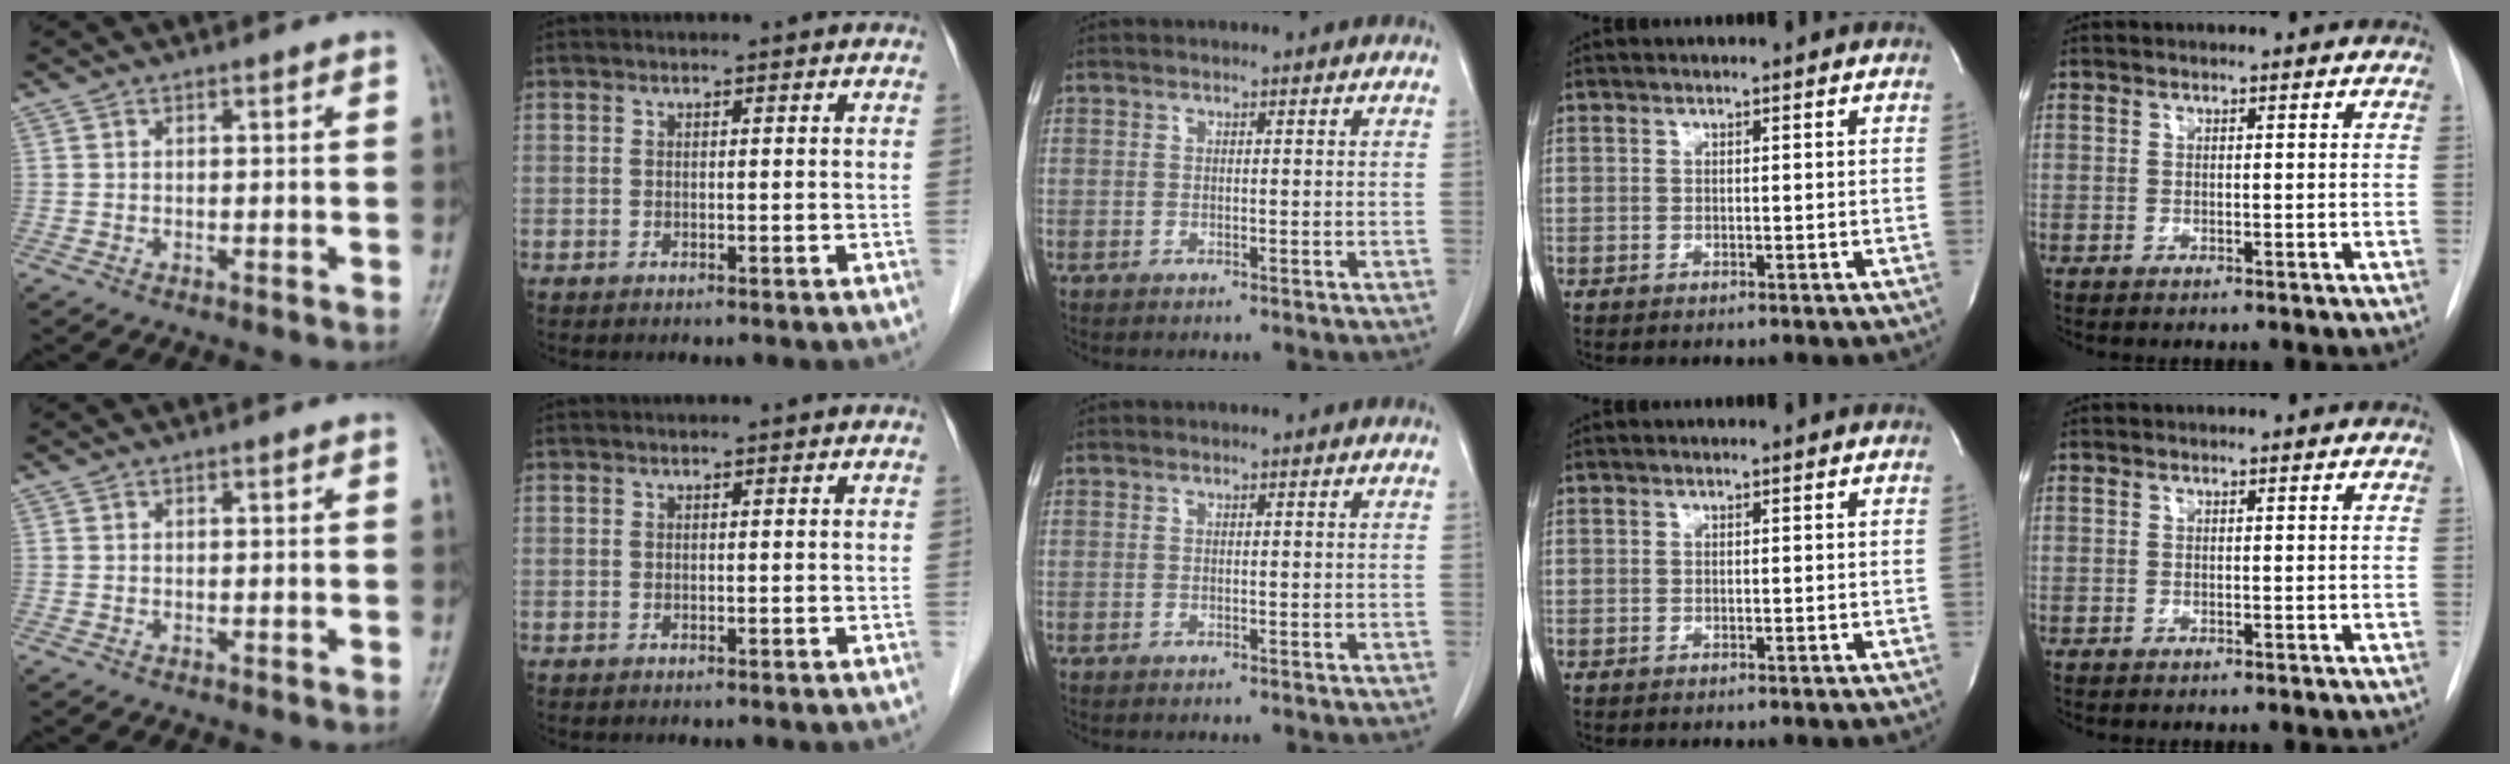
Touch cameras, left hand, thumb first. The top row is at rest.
{}